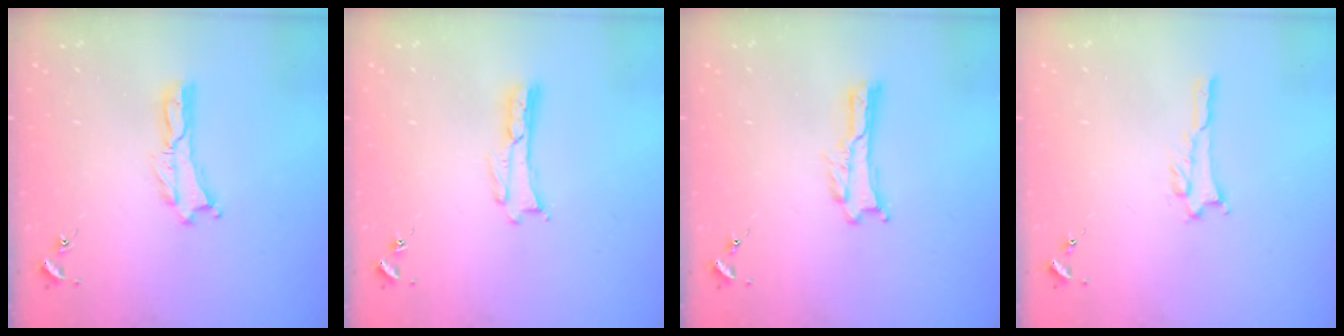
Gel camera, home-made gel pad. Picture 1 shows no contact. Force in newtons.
{"total": 0.0}
{"total": 0.0}
{"total": 0.6, "press": 0.6, "slide": 0.1}